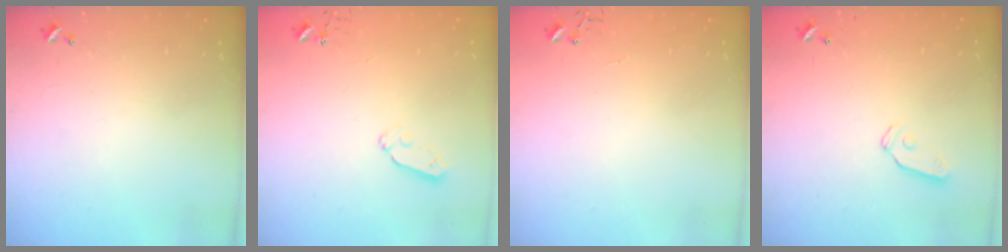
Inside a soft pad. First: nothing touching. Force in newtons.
{"total": 4.7, "press": 4.6, "slide": 0.9}
{"total": 5.0, "press": 5.0, "slide": 0.4}
{"total": 5.5, "press": 5.5, "slide": 0.2}